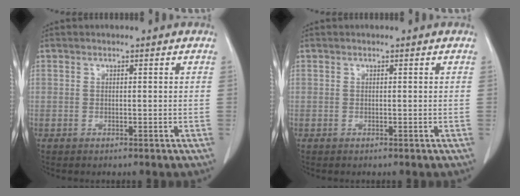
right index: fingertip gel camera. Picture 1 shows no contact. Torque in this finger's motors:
{"motor_torque": [0.00, 0.00, 0.02, 0.00]}